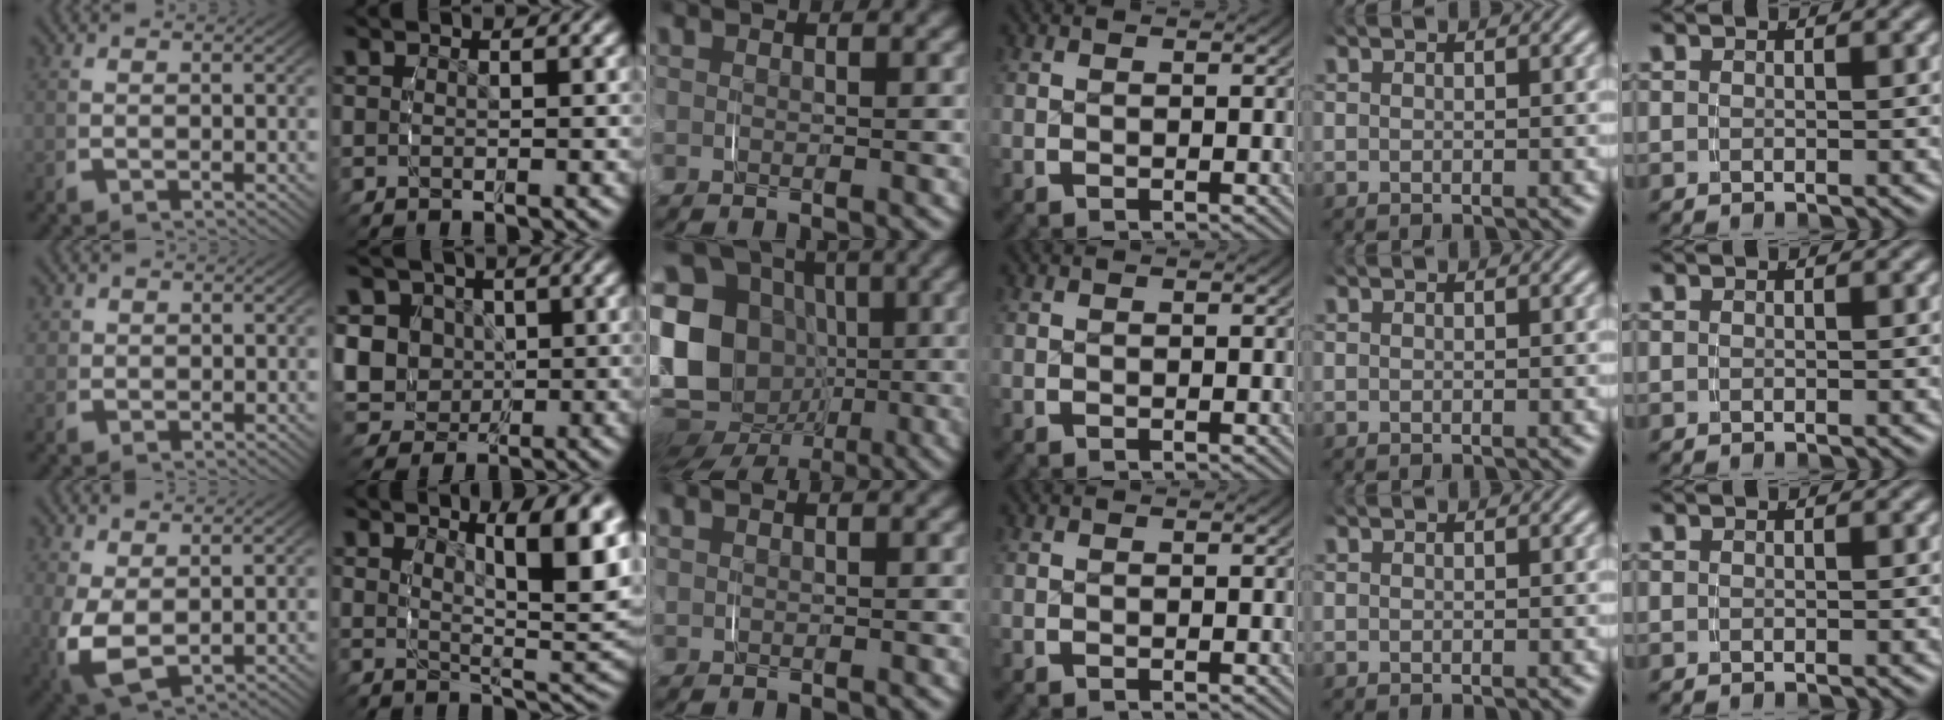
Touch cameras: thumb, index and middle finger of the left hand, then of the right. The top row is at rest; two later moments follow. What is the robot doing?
{"motion": "grasp_and_lifting", "object": "paper towel"}